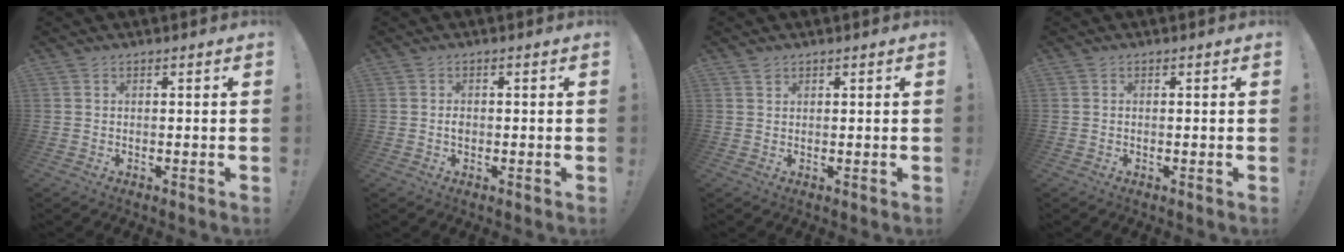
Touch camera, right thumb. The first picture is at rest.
{"total": 1.4, "force": [-0.6, 0.9, 0.9], "torque": [-0.008, 0.000, -0.012]}
{"total": 1.3, "force": [1.1, 0.7, 0.2], "torque": [0.003, -0.005, 0.020]}
{"total": 0.0}